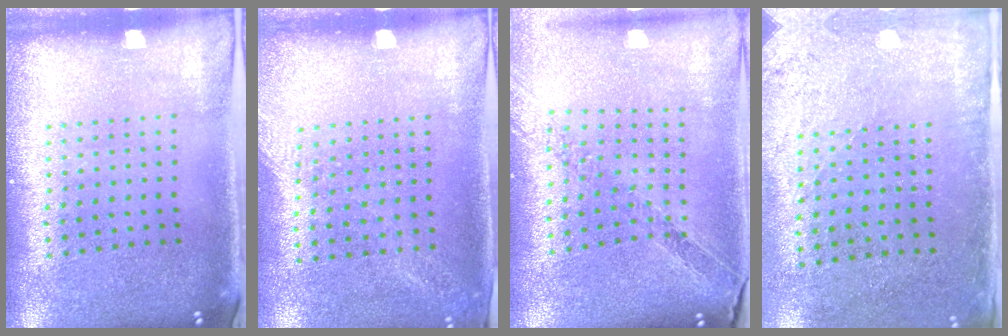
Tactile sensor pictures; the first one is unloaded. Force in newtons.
{"total": 1.2, "press": 1.2, "slide": 0.4}
{"total": 0.9, "press": 0.9, "slide": 0.3}
{"total": 2.8, "press": 2.3, "slide": 1.6}